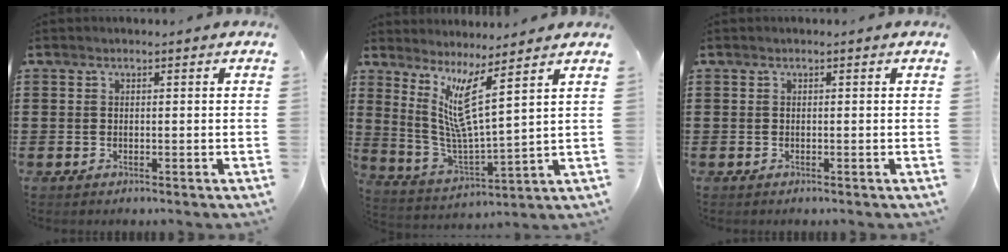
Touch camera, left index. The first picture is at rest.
{"total": 8.4, "force": [5.6, 0.5, 6.2], "torque": [-0.132, -0.039, 0.094]}
{"total": 0.0}